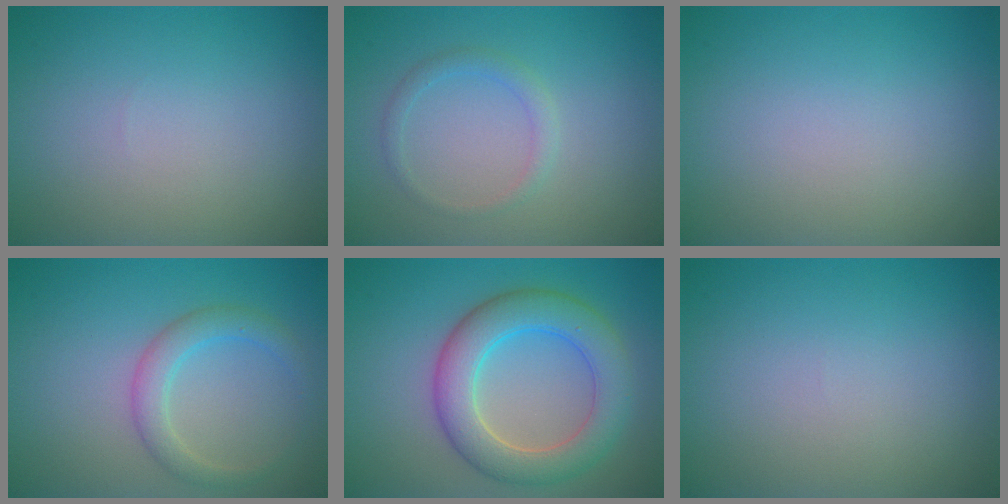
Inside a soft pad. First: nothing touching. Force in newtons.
{"total": 1.4, "press": 1.4, "slide": 0.1}
{"total": 0.0}
{"total": 2.7, "press": 2.7, "slide": 0.2}
{"total": 6.4, "press": 6.4, "slide": 0.5}
{"total": 0.0}